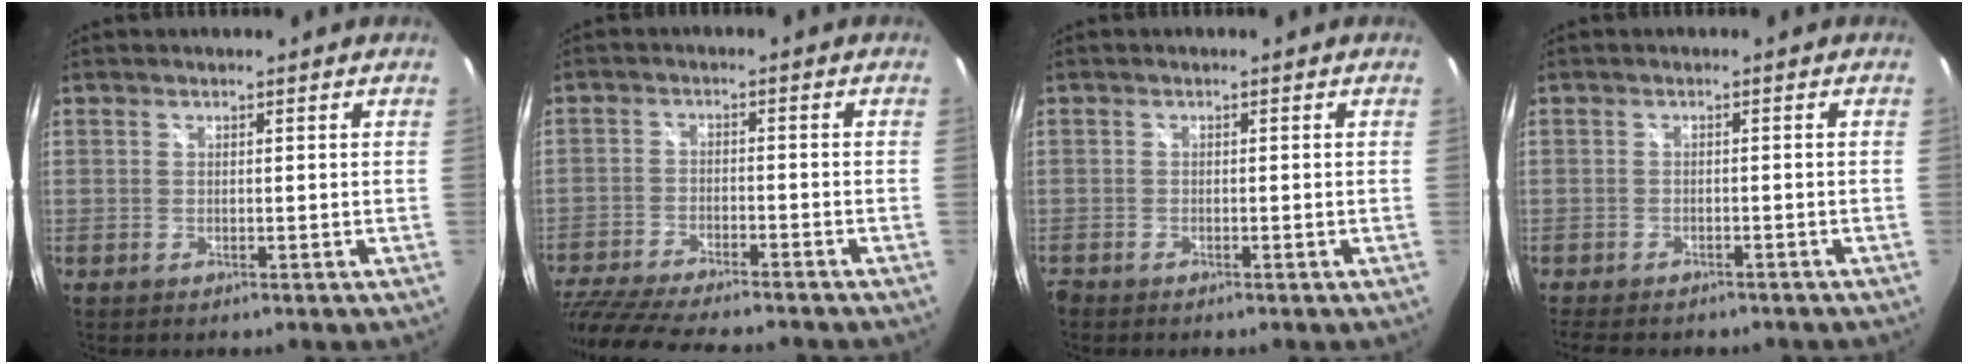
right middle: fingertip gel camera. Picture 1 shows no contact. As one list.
[{"total": 17.3, "force": [-14.9, 3.1, 8.3], "torque": [-0.174, -0.042, -0.241]}, {"total": 1.2, "force": [-1.1, 0.4, 0.2], "torque": [-0.007, -0.005, -0.025]}, {"total": 7.9, "force": [-6.5, 2.9, 3.5], "torque": [-0.077, -0.021, -0.093]}]